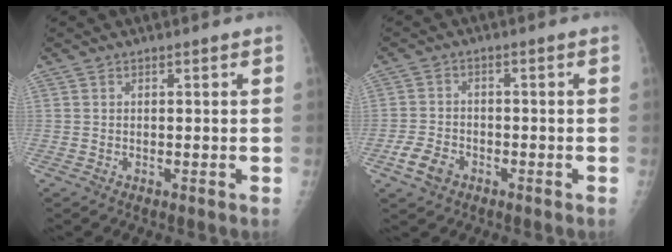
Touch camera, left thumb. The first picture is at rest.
{"total": 4.9, "force": [-2.5, 3.4, 2.4], "torque": [-0.044, 0.013, -0.044]}